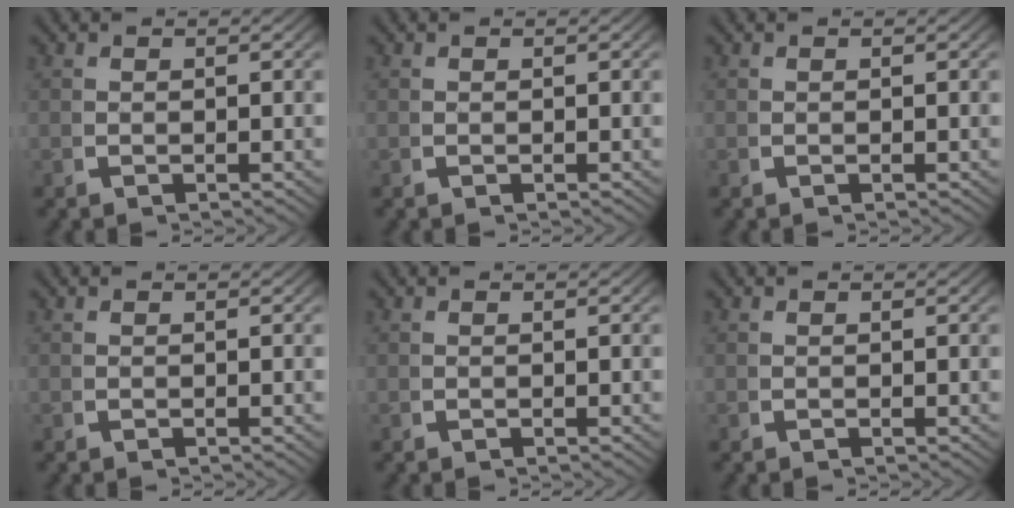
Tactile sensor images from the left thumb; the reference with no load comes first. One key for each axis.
{"total": 0.0}
{"total": 0.0}
{"total": 0.0}
{"total": 0.0}
{"total": 0.0}